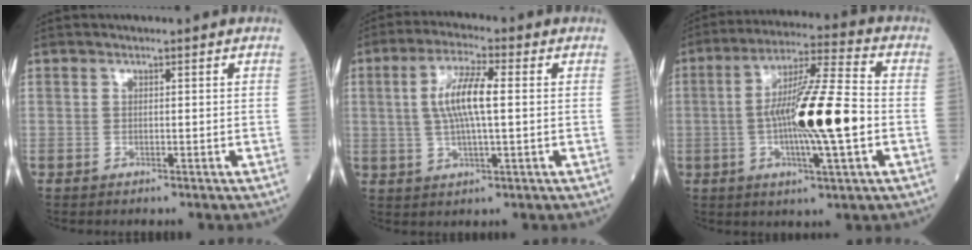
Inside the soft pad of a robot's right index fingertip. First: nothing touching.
{"total": 8.0, "force": [1.0, 1.3, 7.9], "torque": [-0.161, 0.006, 0.018]}
{"total": 15.1, "force": [-1.8, 1.0, 15.0], "torque": [-0.261, 0.006, -0.034]}